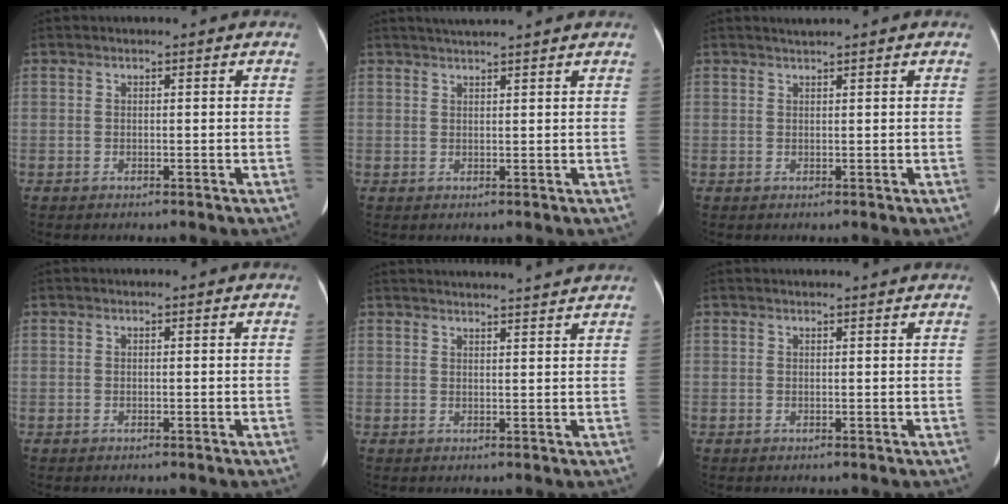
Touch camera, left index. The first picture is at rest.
{"total": 5.6, "force": [5.0, -0.5, 2.5], "torque": [-0.037, 0.030, 0.070]}
{"total": 0.9, "force": [0.8, -0.3, 0.3], "torque": [-0.011, 0.003, 0.021]}
{"total": 0.0}
{"total": 9.8, "force": [9.5, -0.7, 2.5], "torque": [-0.032, 0.013, 0.112]}
{"total": 2.5, "force": [2.5, -0.1, 0.6], "torque": [-0.009, 0.013, 0.030]}